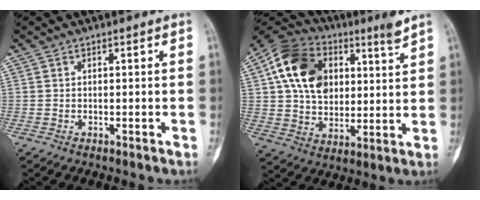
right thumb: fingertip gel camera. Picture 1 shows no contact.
{"total": 17.2, "force": [6.7, 10.9, 11.5], "torque": [-0.168, -0.010, 0.112]}